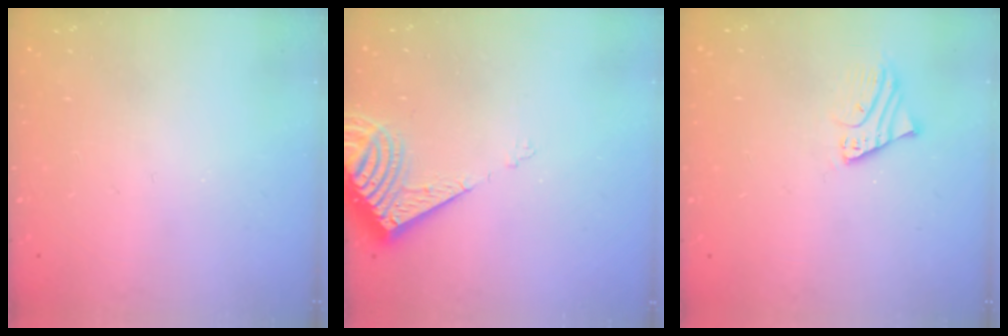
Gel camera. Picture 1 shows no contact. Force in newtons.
{"total": 8.3, "press": 8.2, "slide": 0.9}
{"total": 2.6, "press": 2.6, "slide": 0.2}